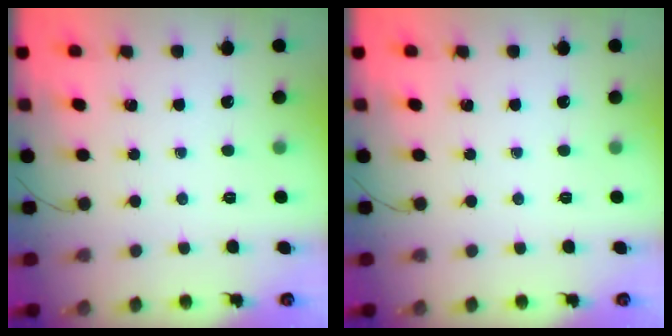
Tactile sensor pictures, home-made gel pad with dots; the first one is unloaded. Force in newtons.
{"total": 0.0}